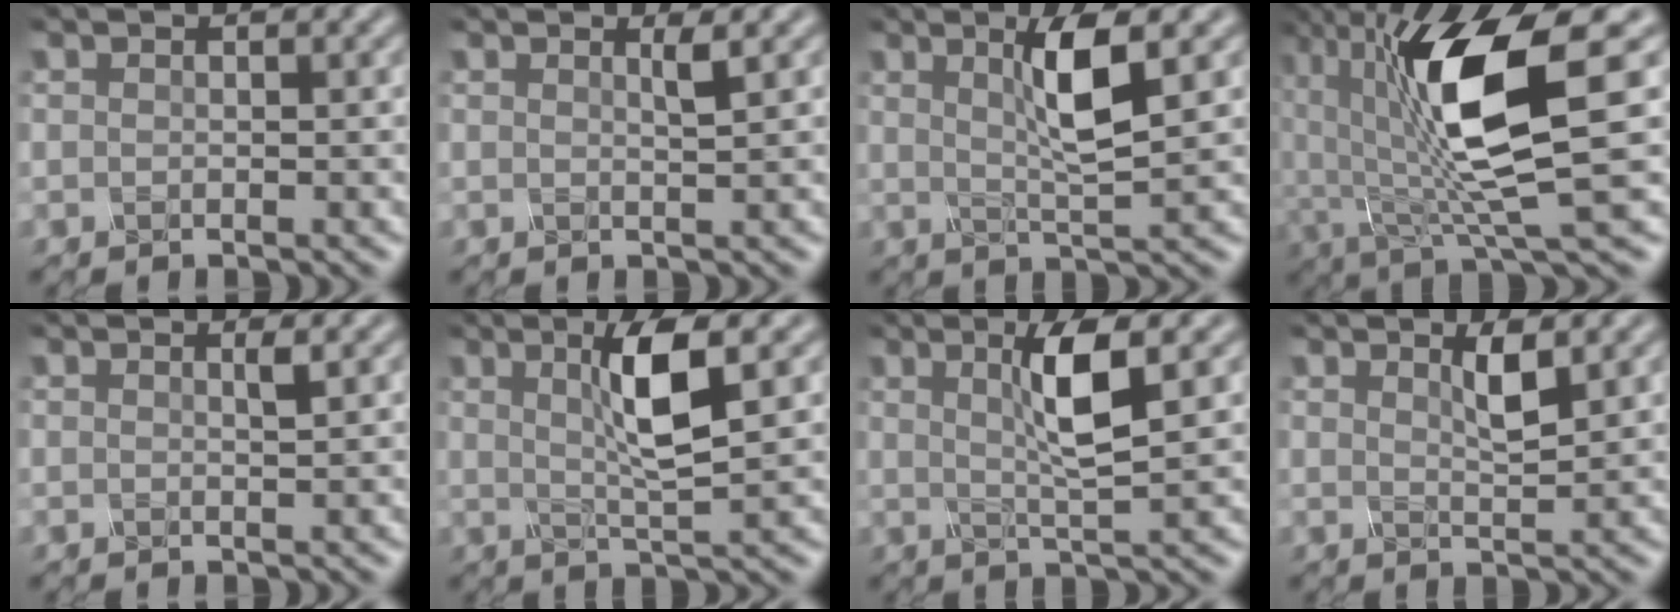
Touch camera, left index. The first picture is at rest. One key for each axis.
{"total": 1.1, "fx": 0.5, "fy": 0.2, "fz": 0.9, "tx": -0.008, "ty": -0.003, "tz": 0.003}
{"total": 4.3, "fx": 1.2, "fy": 0.6, "fz": 4.1, "tx": -0.076, "ty": -0.007, "tz": 0.024}
{"total": 11.0, "fx": 1.5, "fy": 2.8, "fz": 10.5, "tx": -0.185, "ty": -0.011, "tz": 0.029}
{"total": 0.7, "fx": 0.3, "fy": 0.1, "fz": 0.6, "tx": -0.007, "ty": -0.003, "tz": 0.002}
{"total": 4.8, "fx": 1.1, "fy": 0.6, "fz": 4.7, "tx": -0.090, "ty": -0.003, "tz": 0.023}
{"total": 4.3, "fx": 1.0, "fy": 0.5, "fz": 4.2, "tx": -0.079, "ty": -0.004, "tz": 0.020}
{"total": 2.0, "fx": 1.0, "fy": 0.4, "fz": 1.7, "tx": -0.028, "ty": -0.006, "tz": 0.016}